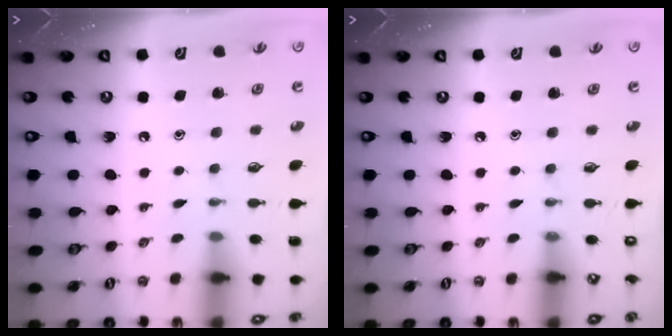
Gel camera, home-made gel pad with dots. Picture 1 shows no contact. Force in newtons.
{"total": 0.0}